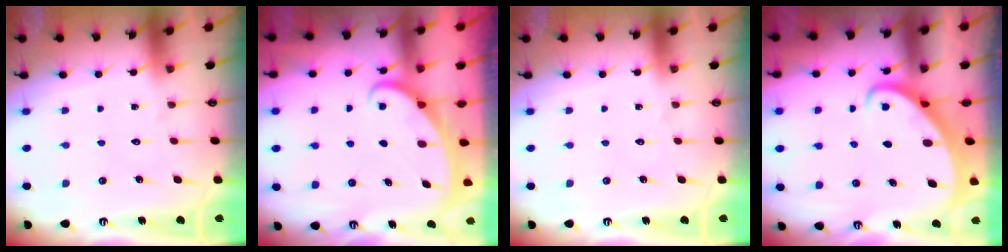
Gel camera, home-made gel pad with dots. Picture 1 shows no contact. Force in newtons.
{"total": 2.3, "press": 2.3, "slide": 0.4}
{"total": 0.0}
{"total": 2.7, "press": 2.7, "slide": 0.2}